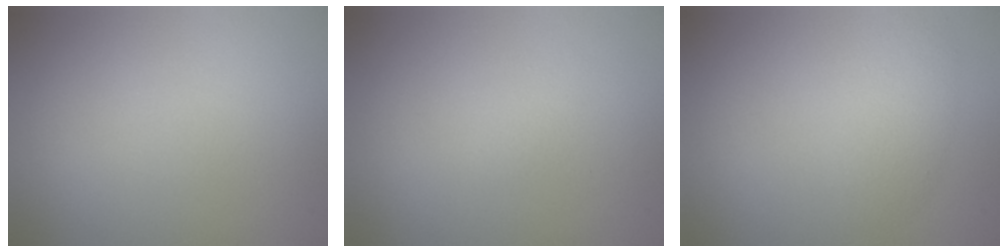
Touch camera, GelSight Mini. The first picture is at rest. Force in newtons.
{"total": 0.5, "press": 0.5, "slide": 0.0}
{"total": 2.4, "press": 2.4, "slide": 0.1}